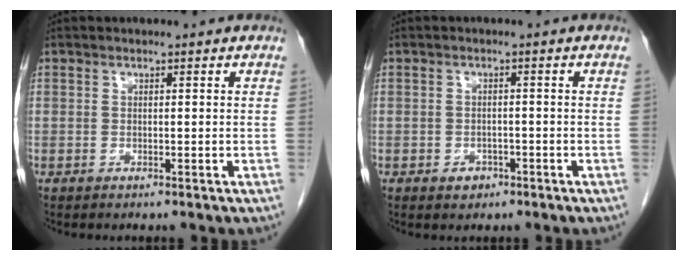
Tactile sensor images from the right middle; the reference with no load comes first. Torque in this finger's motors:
{"motor_torque": [0.63, -0.38, 0.15, 0.03]}